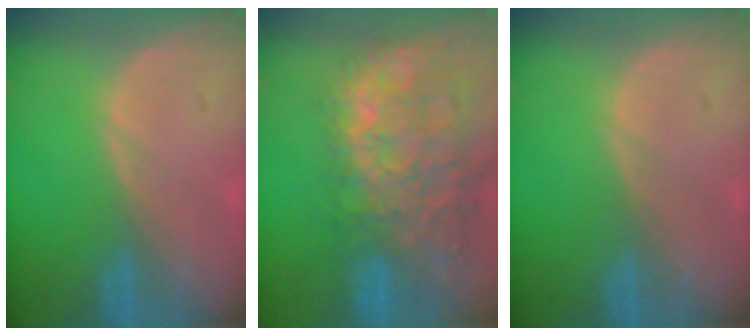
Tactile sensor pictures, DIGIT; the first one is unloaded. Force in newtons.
{"total": 15.0, "press": 12.1, "slide": 8.8}
{"total": 0.0}